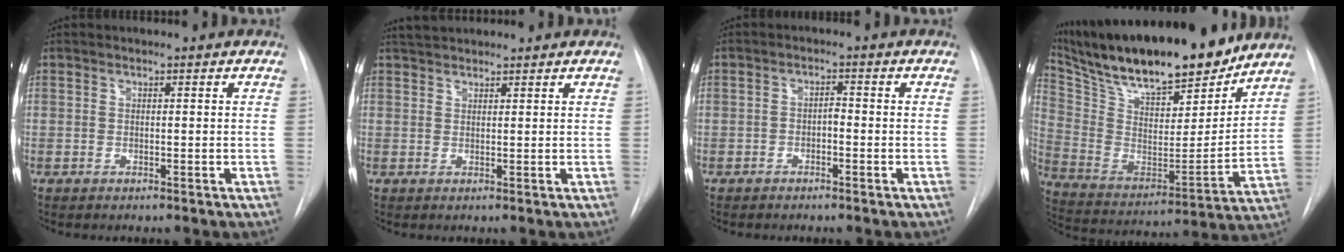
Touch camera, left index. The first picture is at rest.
{"total": 3.4, "force": [3.2, 0.8, 0.9], "torque": [-0.016, 0.028, 0.056]}
{"total": 1.7, "force": [-0.8, 0.7, 1.3], "torque": [-0.017, 0.006, -0.016]}
{"total": 26.4, "force": [22.1, 6.0, 13.1], "torque": [-0.248, -0.005, 0.354]}